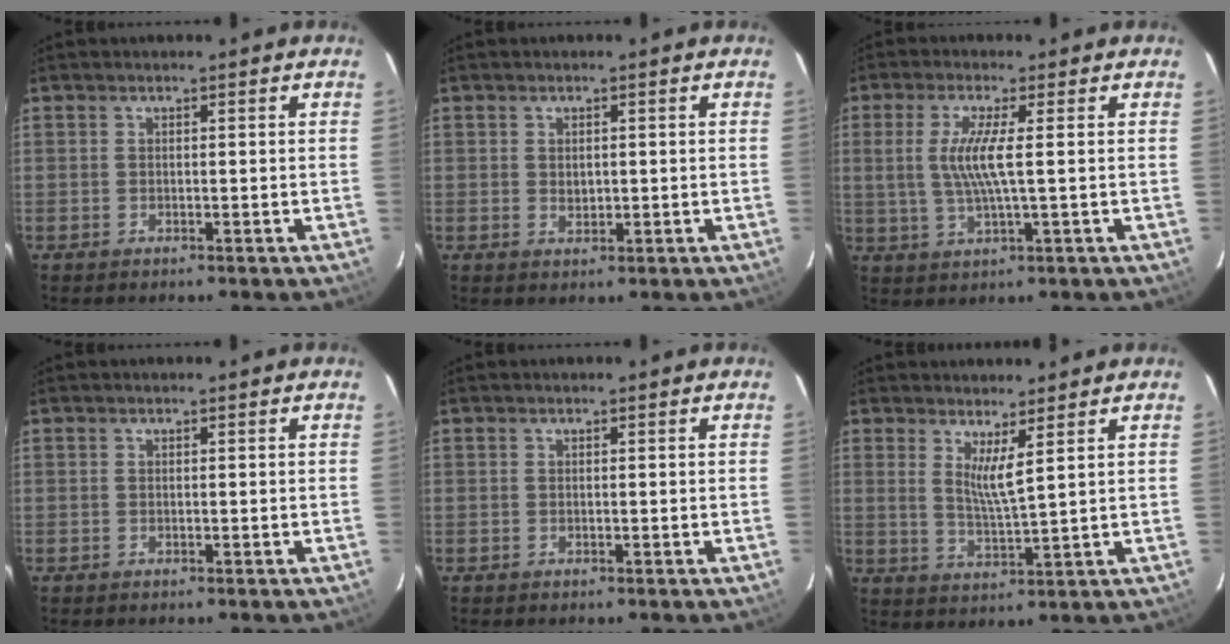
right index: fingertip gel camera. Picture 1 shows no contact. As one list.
[{"total": 1.9, "force": [0.1, 1.4, 1.2], "torque": [-0.016, 0.001, 0.004]}, {"total": 6.7, "force": [0.7, 0.4, 6.6], "torque": [-0.137, -0.002, 0.014]}, {"total": 0.0}, {"total": 0.0}, {"total": 4.6, "force": [2.6, -0.2, 3.7], "torque": [-0.070, -0.015, 0.045]}]